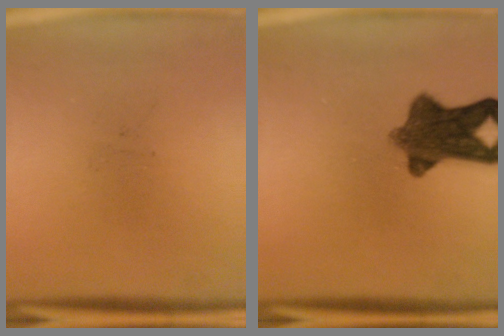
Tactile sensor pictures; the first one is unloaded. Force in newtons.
{"total": 9.4}